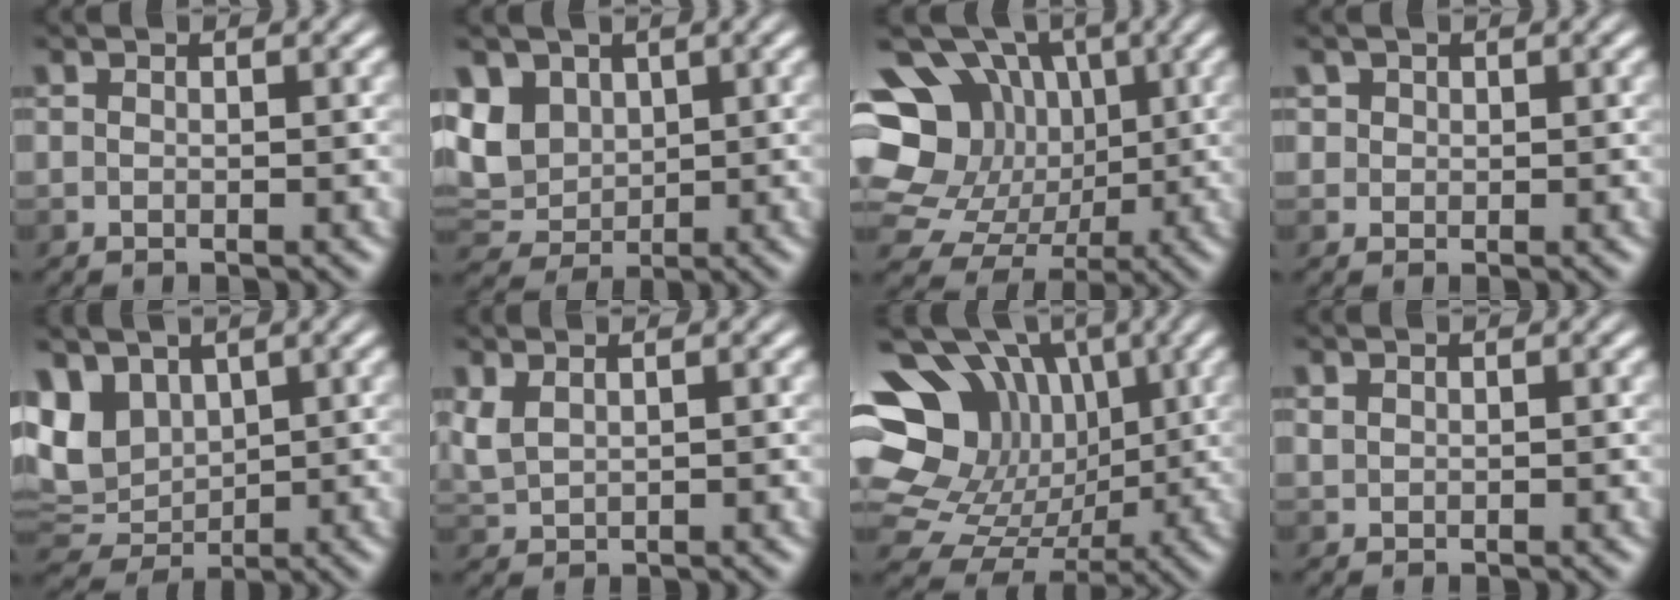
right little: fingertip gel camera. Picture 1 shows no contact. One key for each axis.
{"total": 5.5, "fx": 1.4, "fy": 4.3, "fz": 3.2, "tx": -0.096, "ty": 0.000, "tz": 0.022}
{"total": 12.9, "fx": 2.5, "fy": 10.1, "fz": 7.6, "tx": -0.159, "ty": 0.027, "tz": 0.043}
{"total": 0.9, "fx": 0.3, "fy": 0.8, "fz": -0.1, "tx": -0.004, "ty": -0.006, "tz": 0.000}
{"total": 7.0, "fx": 2.6, "fy": 4.8, "fz": 4.3, "tx": -0.116, "ty": -0.002, "tz": 0.051}
{"total": 2.8, "fx": 1.1, "fy": 1.6, "fz": 2.0, "tx": -0.058, "ty": -0.001, "tz": 0.025}
{"total": 12.7, "fx": 2.3, "fy": 9.7, "fz": 7.9, "tx": -0.162, "ty": 0.021, "tz": 0.054}
{"total": 0.9, "fx": 0.6, "fy": 0.5, "fz": 0.3, "tx": -0.013, "ty": 0.000, "tz": 0.014}